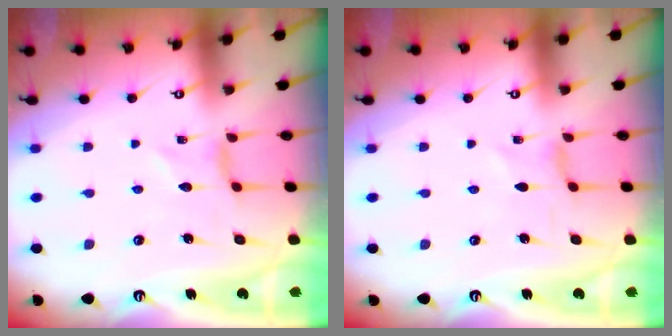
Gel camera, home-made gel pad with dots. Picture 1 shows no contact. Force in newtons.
{"total": 0.0}